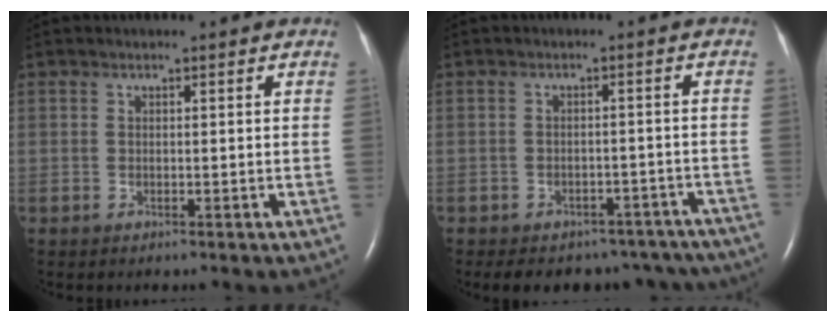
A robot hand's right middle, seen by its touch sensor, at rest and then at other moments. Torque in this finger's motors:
{"motor_torque": [0.65, -0.63, 0.07, 0.06]}